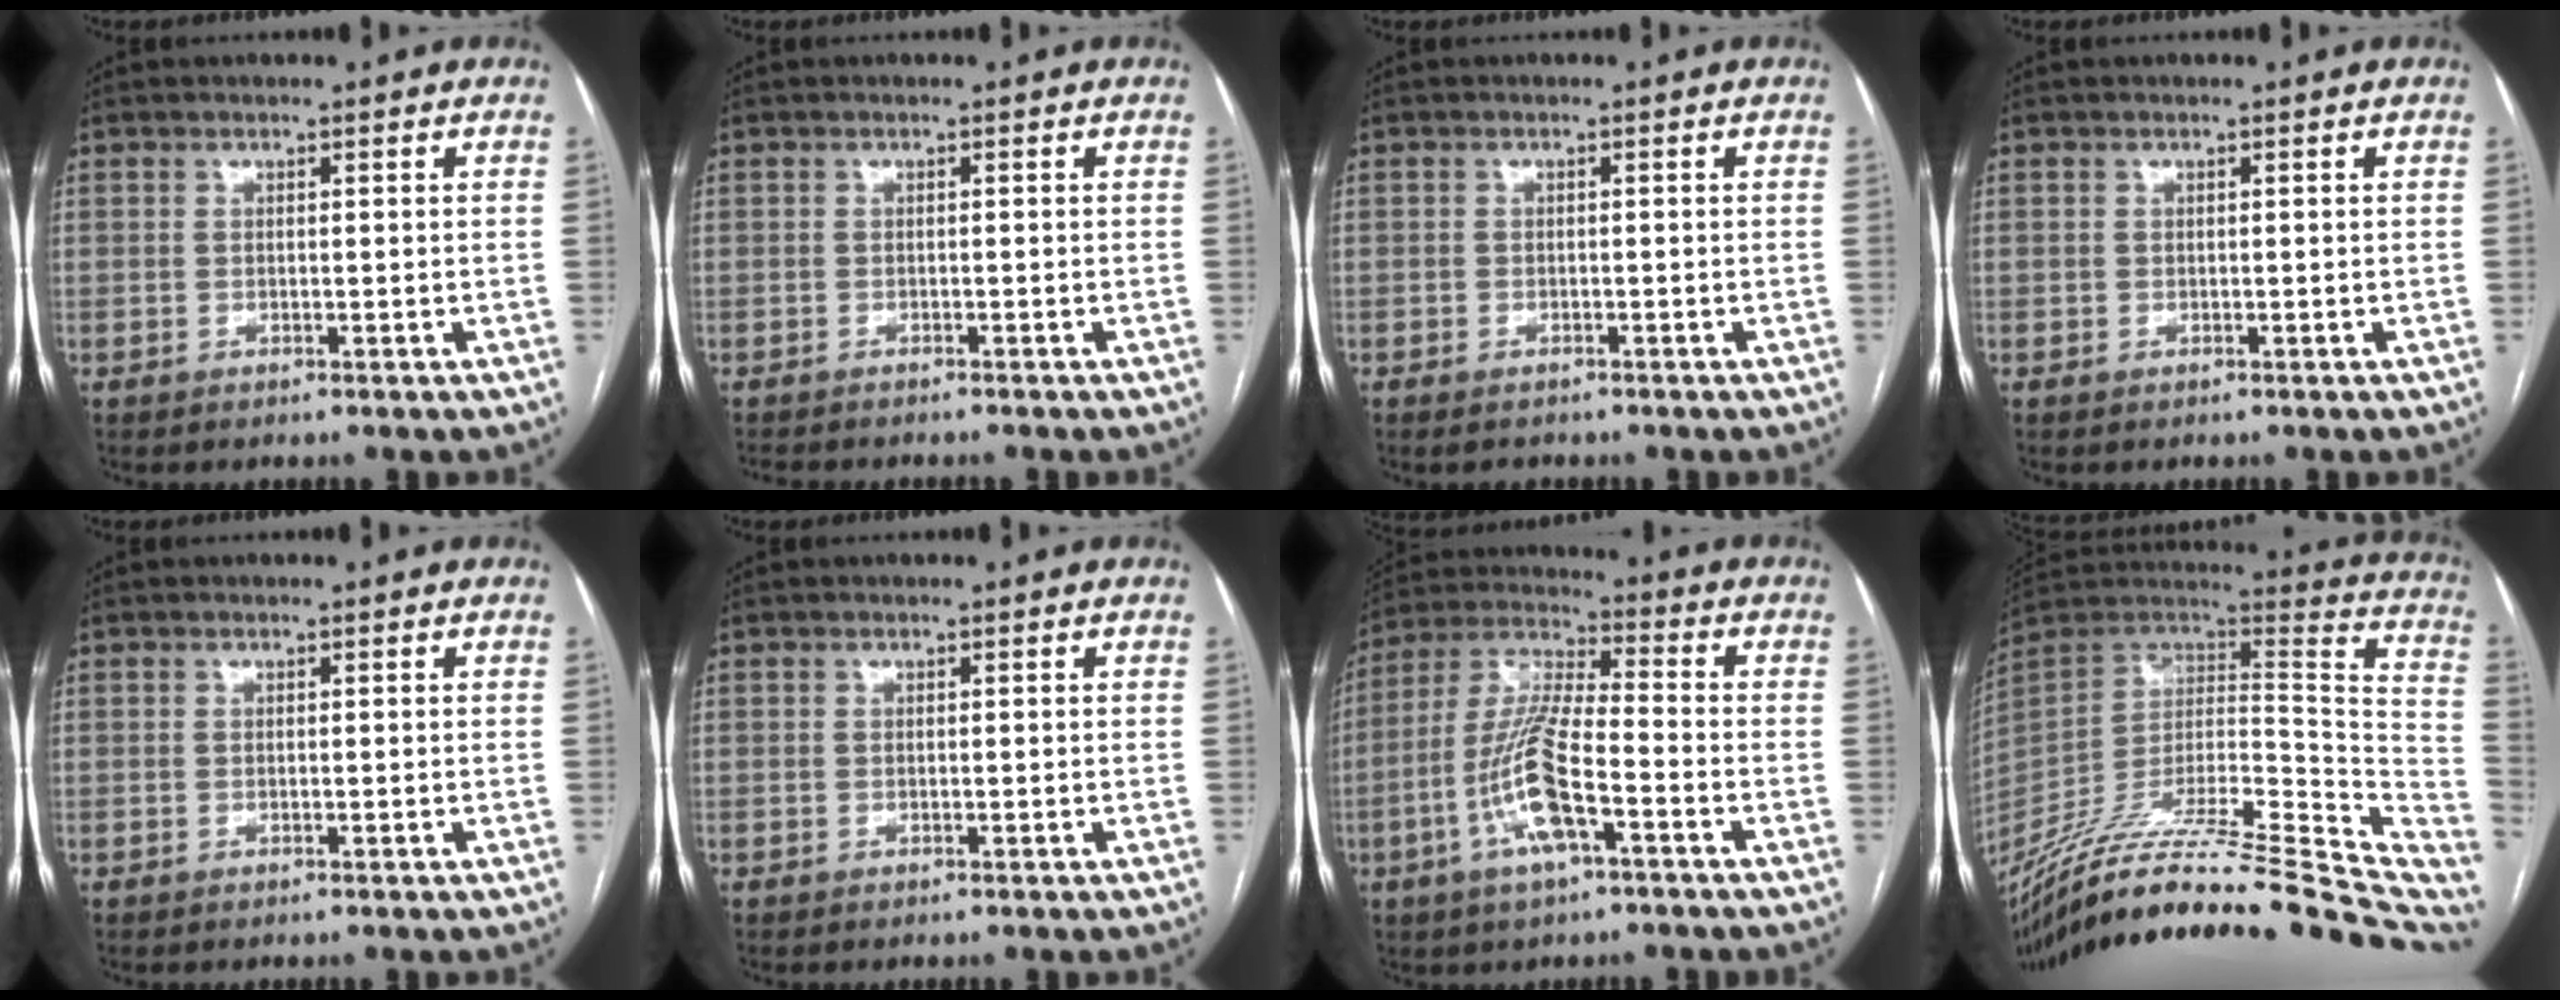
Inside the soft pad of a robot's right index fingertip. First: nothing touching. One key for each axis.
{"total": 5.3, "fx": -4.8, "fy": 1.0, "fz": 2.1, "tx": -0.024, "ty": -0.006, "tz": -0.066}
{"total": 1.8, "fx": -1.5, "fy": 0.8, "fz": 0.5, "tx": -0.010, "ty": -0.001, "tz": -0.018}
{"total": 0.0}
{"total": 0.0}
{"total": 0.0}
{"total": 12.6, "fx": -4.7, "fy": 2.4, "fz": 11.4, "tx": -0.243, "ty": 0.002, "tz": -0.087}
{"total": 41.6, "fx": -34.1, "fy": 5.9, "fz": 23.1, "tx": -0.295, "ty": -0.052, "tz": -0.493}